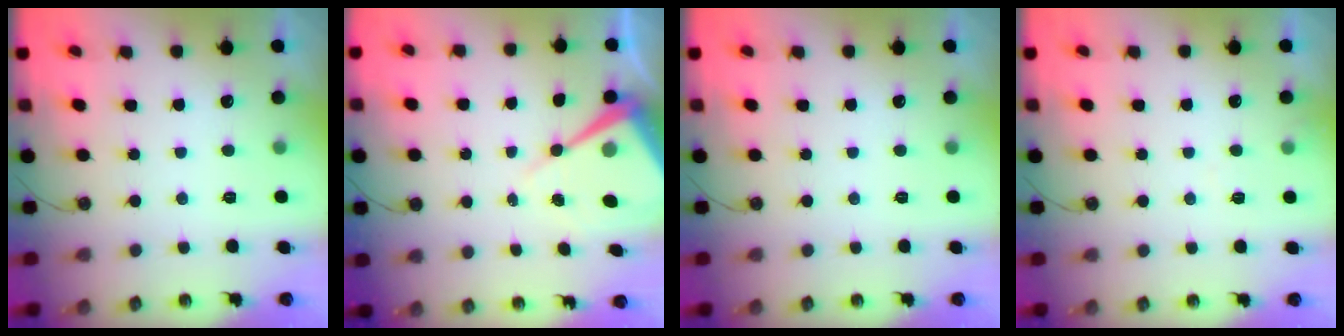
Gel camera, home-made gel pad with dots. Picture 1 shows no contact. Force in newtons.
{"total": 9.6, "press": 9.6, "slide": 1.0}
{"total": 0.0}
{"total": 3.7, "press": 3.6, "slide": 0.7}